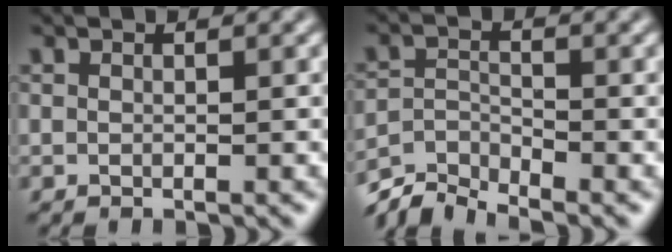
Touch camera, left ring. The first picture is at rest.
{"total": 4.2, "force": [-4.0, 0.9, 1.1], "torque": [-0.017, -0.006, -0.087]}